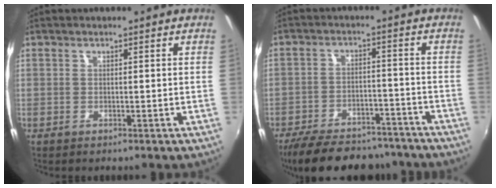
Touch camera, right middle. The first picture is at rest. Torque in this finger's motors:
{"motor_torque": [1.04, -1.10, 0.11, 0.06]}